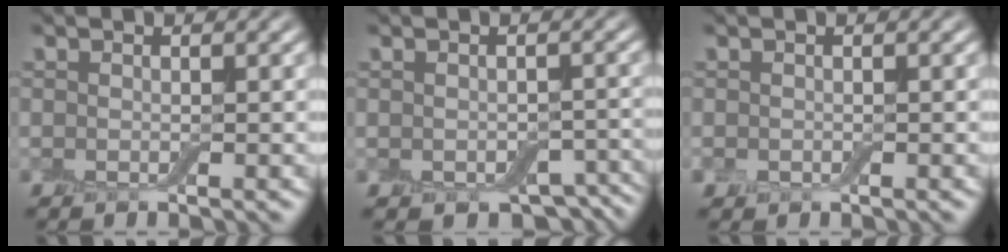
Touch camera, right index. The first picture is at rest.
{"total": 5.2, "force": [-3.1, 2.8, 2.9], "torque": [-0.029, -0.030, -0.034]}
{"total": 0.7, "force": [-0.2, 0.6, 0.3], "torque": [-0.006, -0.005, -0.005]}